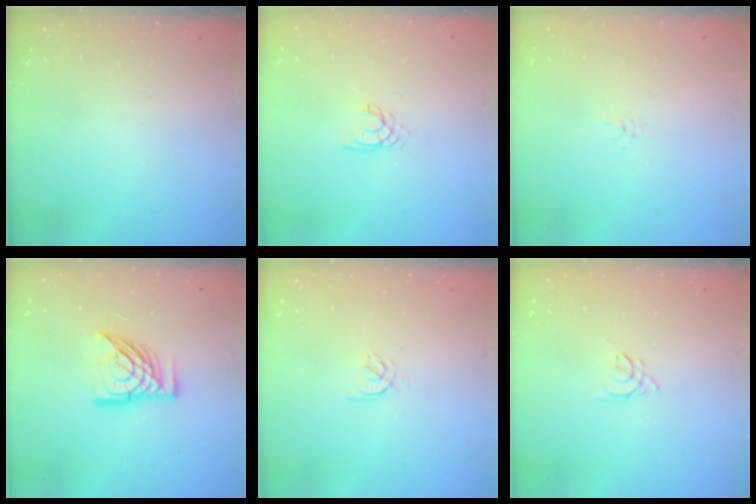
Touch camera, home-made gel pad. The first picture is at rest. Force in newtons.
{"total": 2.2, "press": 2.2, "slide": 0.2}
{"total": 1.5, "press": 1.5, "slide": 0.1}
{"total": 14.7, "press": 14.7, "slide": 1.6}
{"total": 2.0, "press": 1.9, "slide": 0.6}
{"total": 2.5, "press": 2.4, "slide": 0.5}